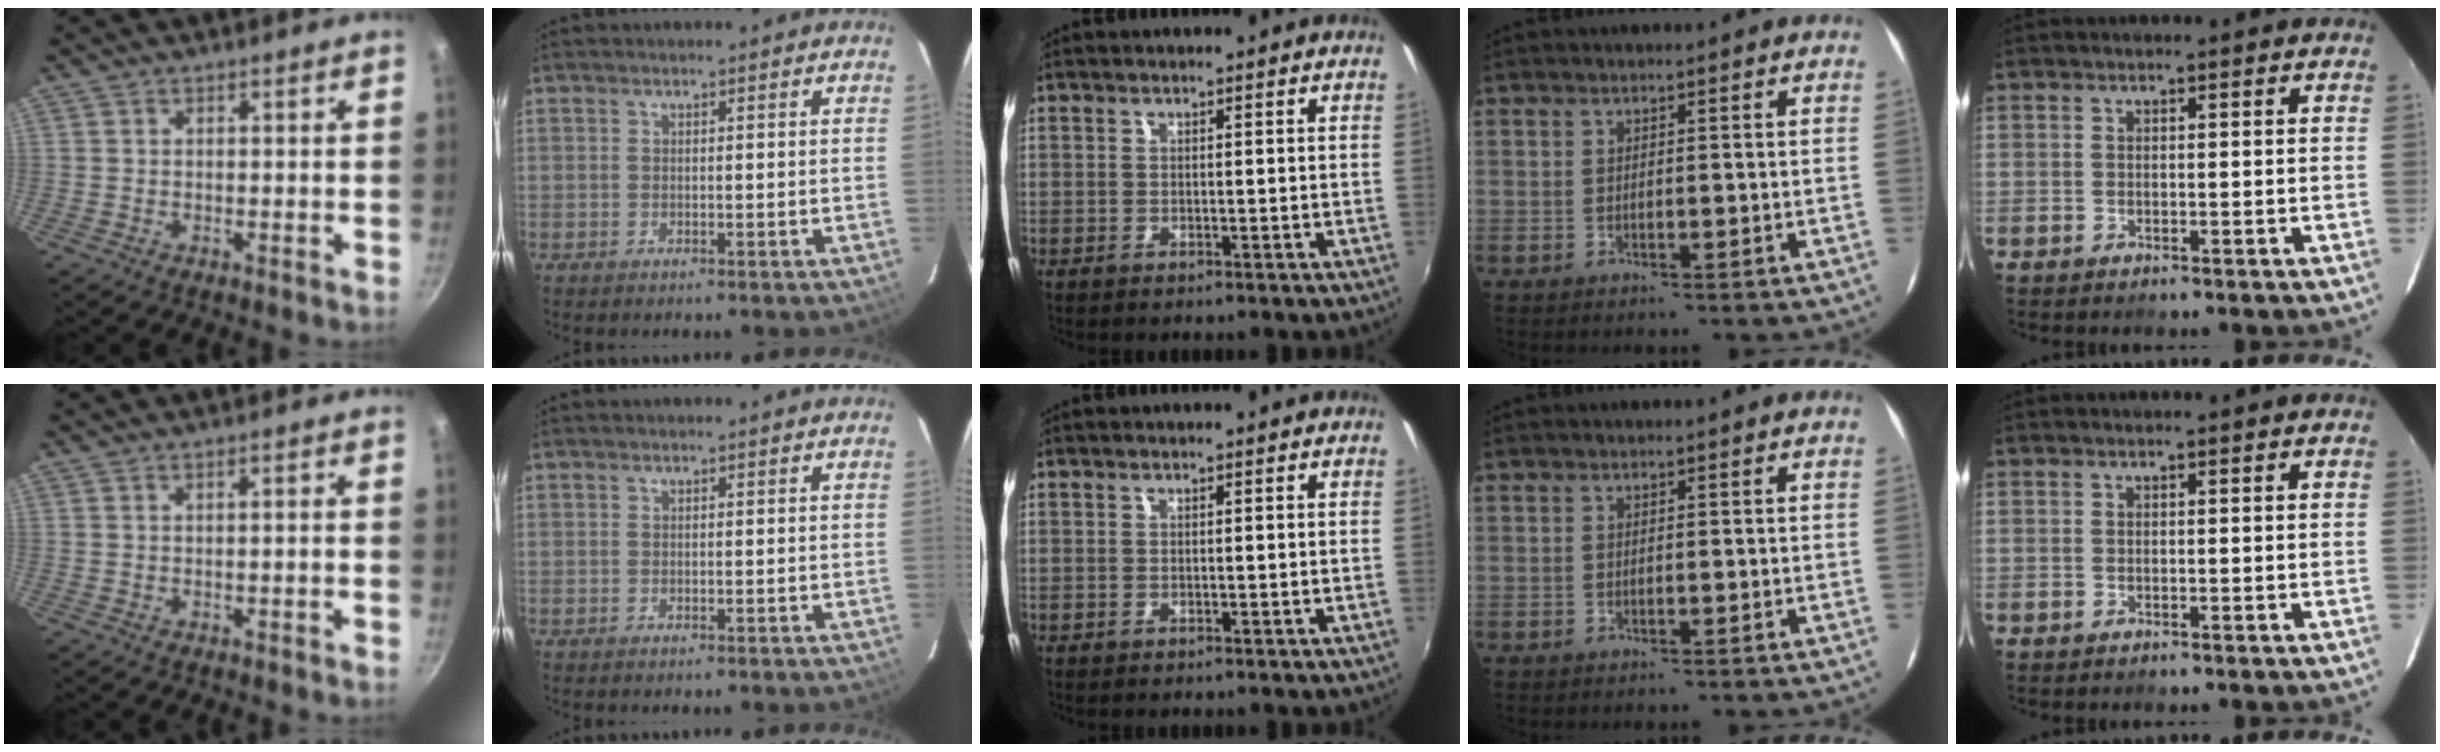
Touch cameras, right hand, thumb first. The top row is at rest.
{"thumb": {"total": 0.8, "force": [-0.5, 0.1, 0.7], "torque": [-0.021, 0.009, -0.005]}}